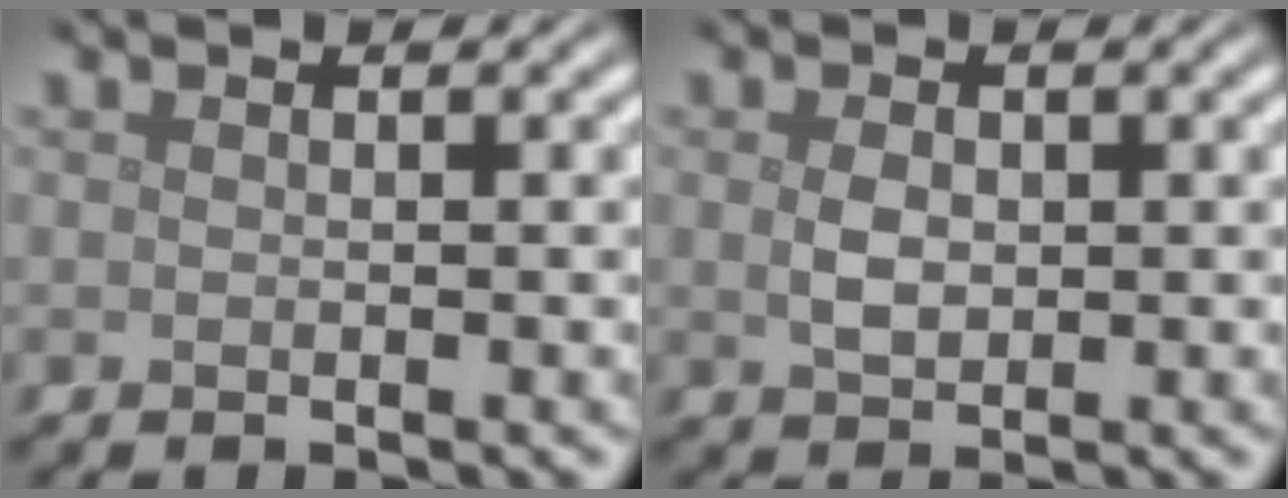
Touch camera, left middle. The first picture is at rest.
{"total": 2.0, "force": [0.2, 1.4, 1.5], "torque": [-0.033, 0.000, 0.006]}